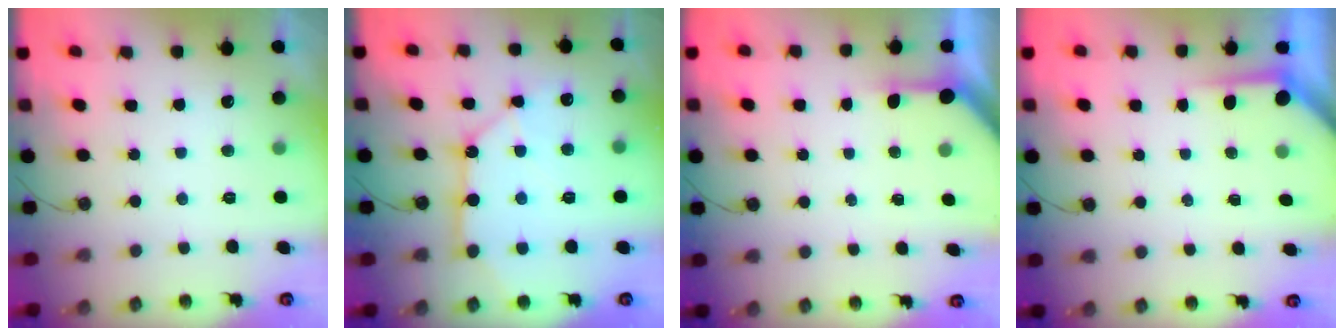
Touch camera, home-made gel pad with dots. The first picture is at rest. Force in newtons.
{"total": 13.1, "press": 13.0, "slide": 1.7}
{"total": 3.8, "press": 3.8, "slide": 0.2}
{"total": 3.6, "press": 3.5, "slide": 0.4}